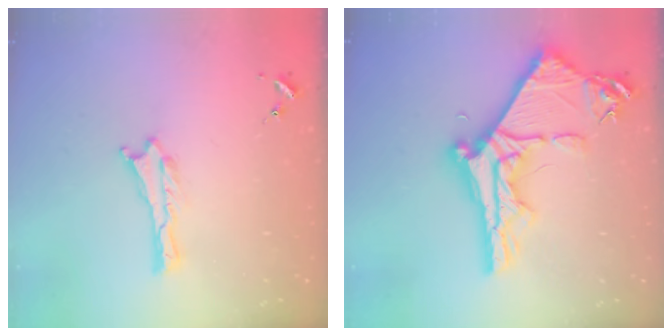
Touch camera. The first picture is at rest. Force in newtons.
{"total": 10.5, "press": 10.4, "slide": 1.1}